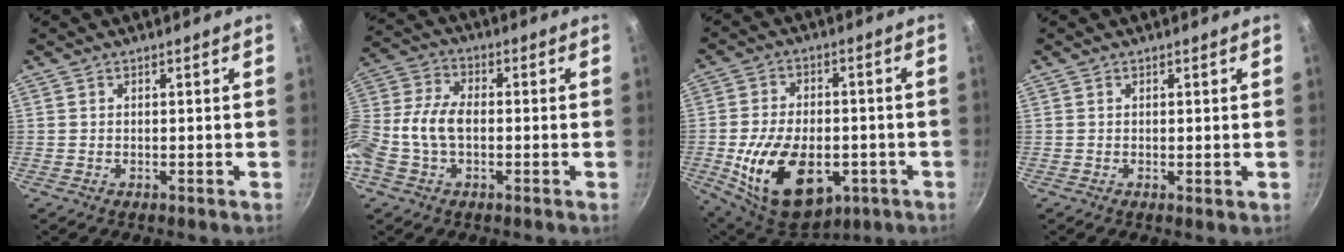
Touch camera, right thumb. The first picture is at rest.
{"total": 10.0, "force": [-1.5, 6.3, 7.7], "torque": [-0.156, 0.031, -0.046]}
{"total": 20.0, "force": [-5.3, 12.2, 15.0], "torque": [-0.237, 0.008, -0.071]}
{"total": 0.6, "force": [0.2, 0.0, 0.5], "torque": [-0.008, -0.005, 0.002]}